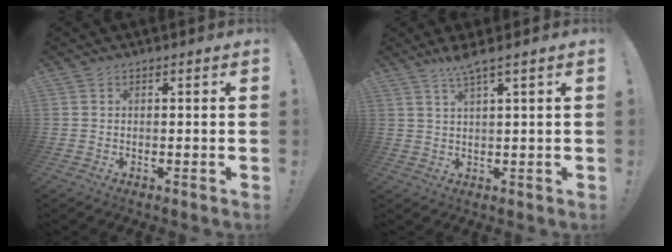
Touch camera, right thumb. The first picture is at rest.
{"total": 3.9, "force": [2.8, -0.3, 2.7], "torque": [-0.063, -0.006, 0.049]}